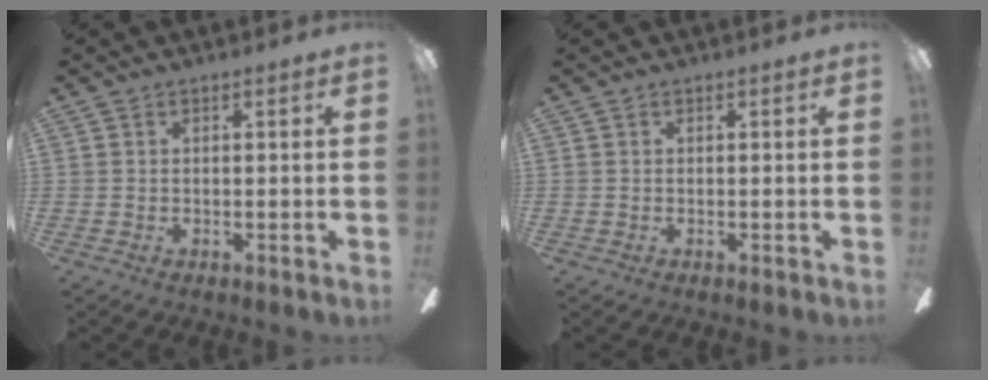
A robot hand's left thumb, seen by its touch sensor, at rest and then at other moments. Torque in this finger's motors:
{"motor_torque": [0.00, 0.00, 0.05, 0.00, 0.00]}